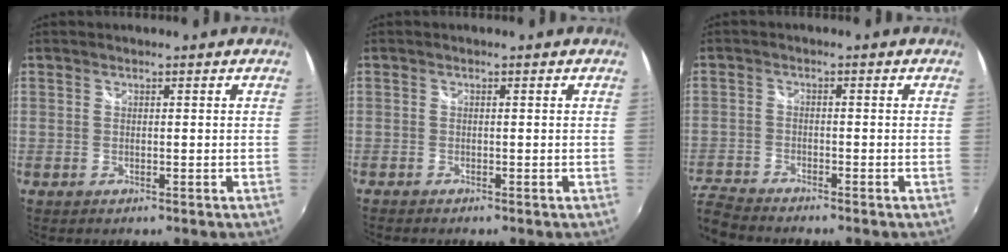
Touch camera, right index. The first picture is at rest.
{"total": 1.2, "force": [-1.1, 0.4, 0.2], "torque": [-0.008, -0.008, -0.022]}
{"total": 7.7, "force": [-7.3, 1.3, 1.7], "torque": [-0.069, -0.019, -0.148]}